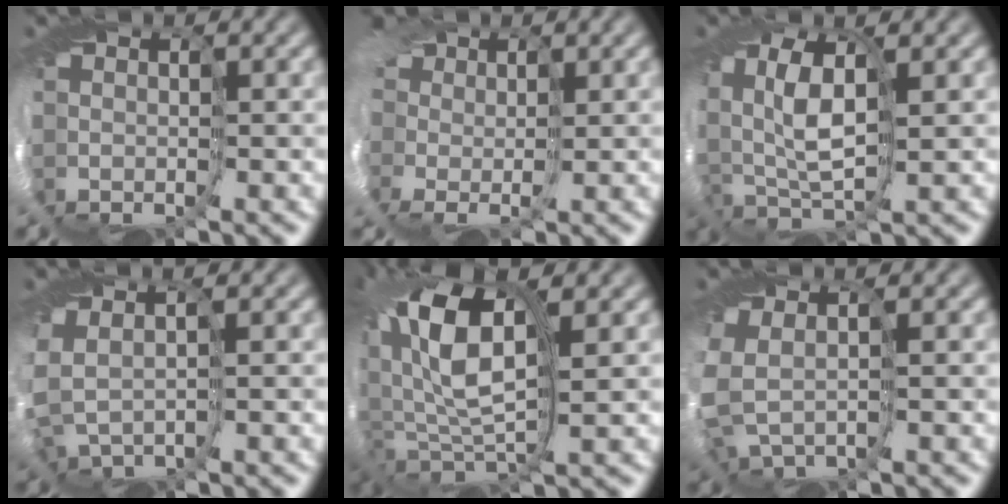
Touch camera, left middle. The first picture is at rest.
{"total": 8.4, "force": [1.5, 6.4, 5.2], "torque": [-0.105, 0.006, 0.000]}
{"total": 5.7, "force": [1.2, 2.9, 4.8], "torque": [-0.117, 0.003, 0.010]}
{"total": 3.9, "force": [-0.1, 2.5, 3.0], "torque": [-0.082, -0.009, 0.006]}
{"total": 10.4, "force": [2.5, 4.9, 8.8], "torque": [-0.197, 0.006, 0.036]}
{"total": 4.8, "force": [-0.5, 3.0, 3.7], "torque": [-0.118, -0.022, -0.005]}